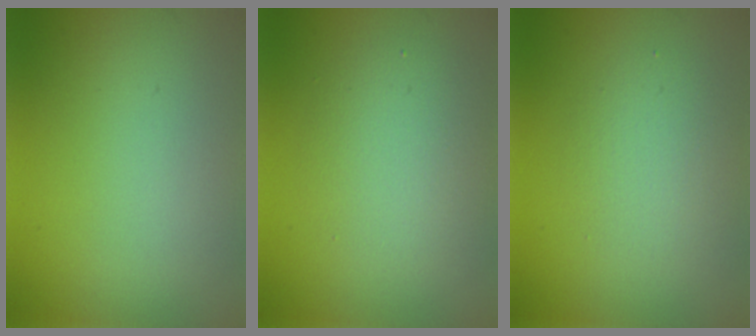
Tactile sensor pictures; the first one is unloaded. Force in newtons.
{"total": 3.5, "press": 3.5, "slide": 0.2}
{"total": 2.6, "press": 2.6, "slide": 0.1}